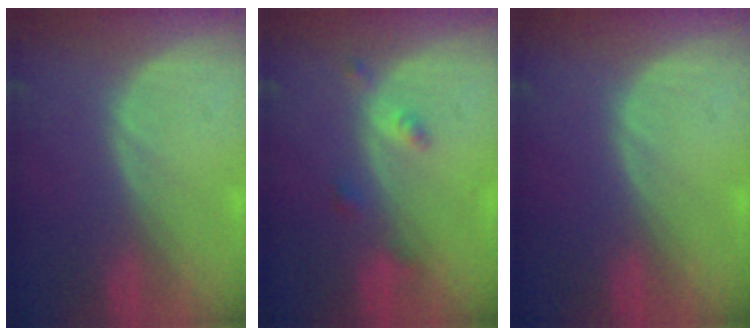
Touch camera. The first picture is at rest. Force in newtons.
{"total": 2.5, "press": 2.5, "slide": 0.2}
{"total": 0.0}